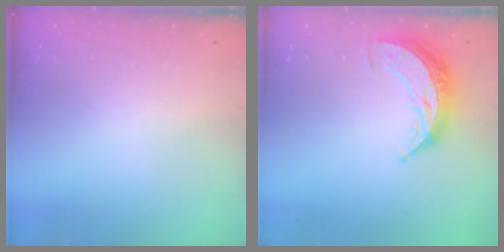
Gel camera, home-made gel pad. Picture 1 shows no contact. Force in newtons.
{"total": 8.9, "press": 8.9, "slide": 0.5}